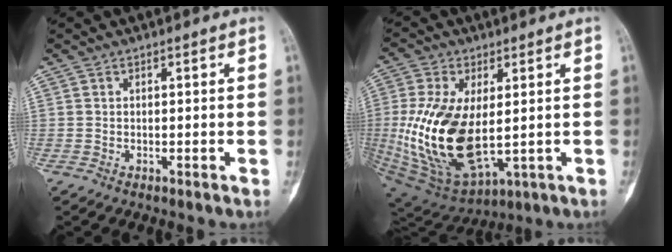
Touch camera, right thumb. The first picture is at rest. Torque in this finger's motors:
{"motor_torque": [2.28, 1.61, 1.34, -1.35, 0.42]}